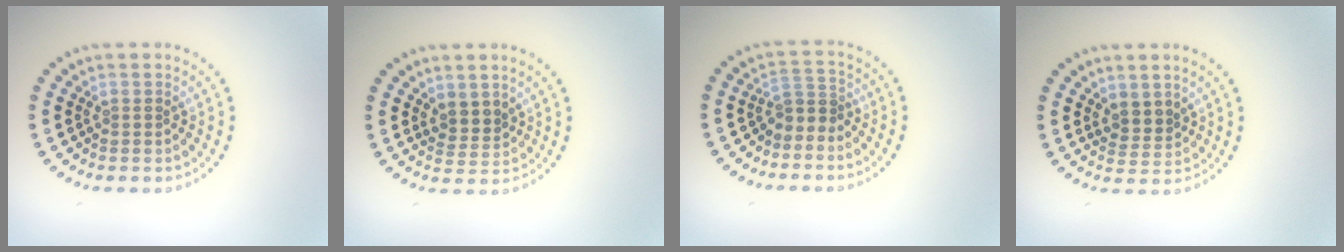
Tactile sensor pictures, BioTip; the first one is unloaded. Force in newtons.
{"total": 2.0, "press": 1.4, "slide": 1.4}
{"total": 2.0, "press": 1.3, "slide": 1.6}
{"total": 2.0, "press": 1.4, "slide": 1.4}